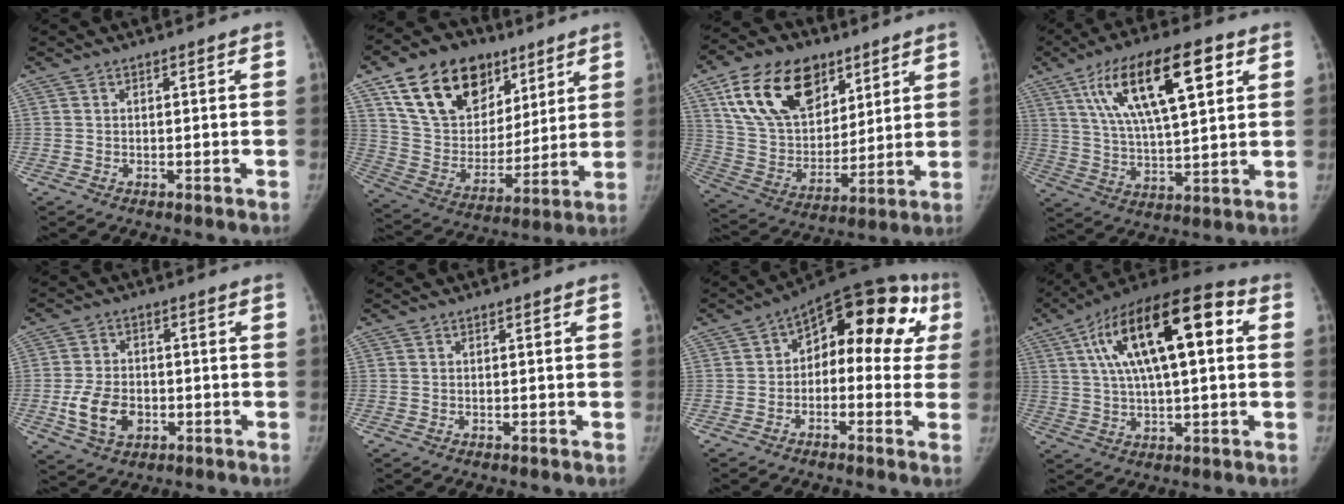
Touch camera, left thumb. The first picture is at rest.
{"total": 23.1, "force": [12.7, 15.4, 11.7], "torque": [-0.165, -0.023, 0.228]}
{"total": 22.2, "force": [11.6, 14.1, 12.6], "torque": [-0.197, -0.027, 0.210]}
{"total": 19.3, "force": [7.8, 6.9, 16.2], "torque": [-0.262, -0.008, 0.135]}
{"total": 8.6, "force": [-2.3, 6.3, 5.4], "torque": [-0.086, 0.008, -0.037]}
{"total": 0.0}
{"total": 17.4, "force": [2.9, 10.1, 13.9], "torque": [-0.118, 0.046, 0.022]}
{"total": 22.2, "force": [5.8, 8.7, 19.6], "torque": [-0.329, 0.024, 0.086]}